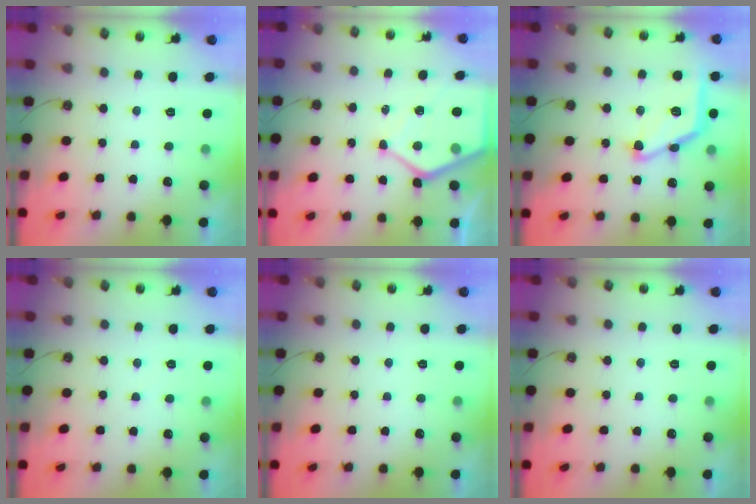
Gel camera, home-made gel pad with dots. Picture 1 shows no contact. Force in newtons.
{"total": 12.0, "press": 11.9, "slide": 1.0}
{"total": 15.9, "press": 15.9, "slide": 0.5}
{"total": 2.4, "press": 2.3, "slide": 0.4}
{"total": 0.0}
{"total": 0.0}